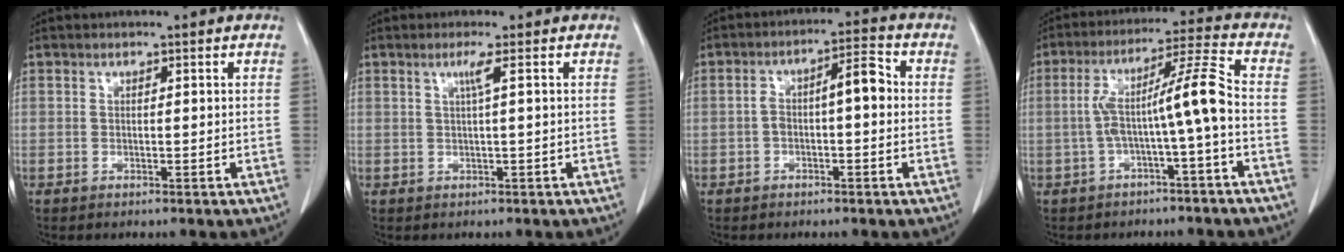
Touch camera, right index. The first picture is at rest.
{"total": 1.7, "force": [0.5, -0.6, 1.5], "torque": [-0.032, 0.000, 0.012]}
{"total": 5.7, "force": [-0.2, 1.6, 5.5], "torque": [-0.092, 0.033, -0.003]}
{"total": 8.9, "force": [-1.6, -0.6, 8.8], "torque": [-0.155, 0.036, -0.023]}